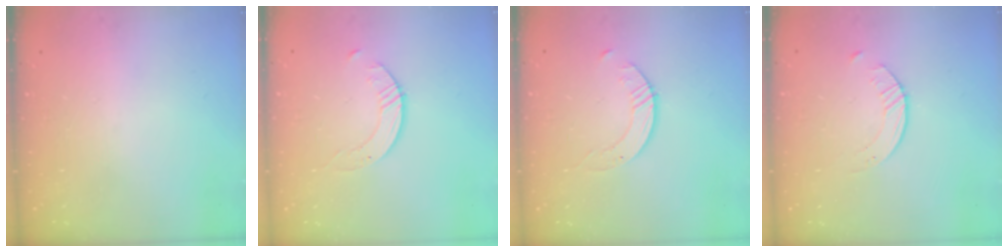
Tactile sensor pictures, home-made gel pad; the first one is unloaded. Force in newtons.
{"total": 1.7, "press": 1.7, "slide": 0.2}
{"total": 1.7, "press": 1.7, "slide": 0.2}
{"total": 1.6, "press": 1.6, "slide": 0.3}